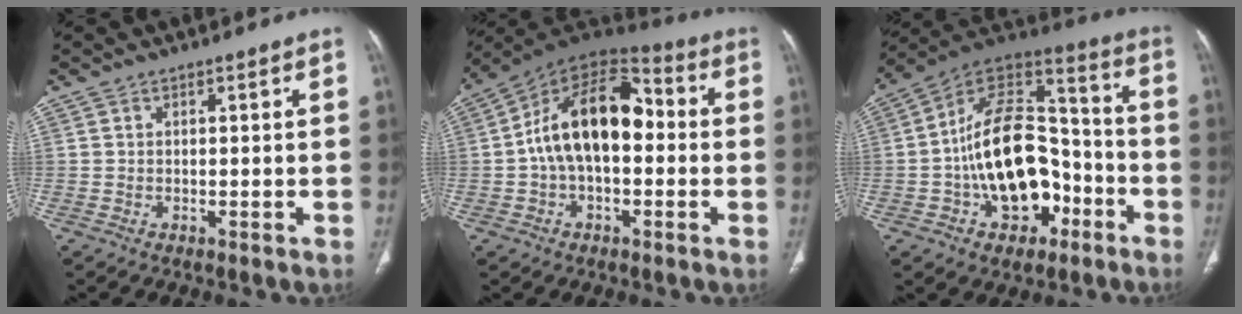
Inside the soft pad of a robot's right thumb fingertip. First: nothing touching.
{"total": 17.4, "force": [0.1, 10.2, 14.2], "torque": [-0.221, 0.047, -0.009]}
{"total": 21.5, "force": [-5.7, 13.8, 15.5], "torque": [-0.217, 0.065, -0.090]}